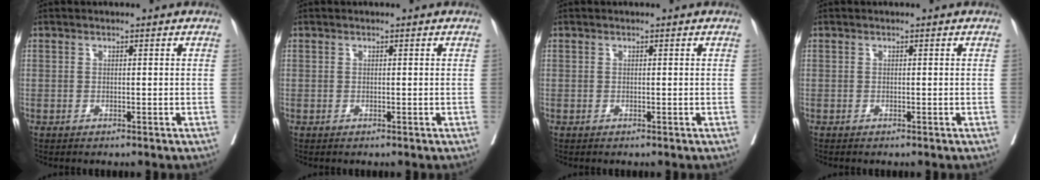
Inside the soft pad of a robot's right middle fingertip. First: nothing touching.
{"total": 0.0}
{"total": 0.0}
{"total": 0.0}